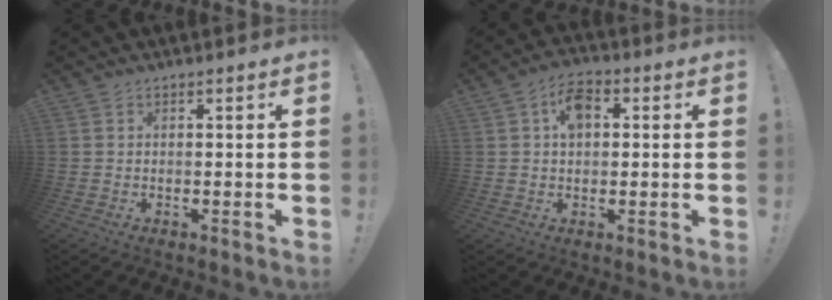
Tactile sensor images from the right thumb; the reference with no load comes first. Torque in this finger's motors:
{"motor_torque": [-0.11, 0.15, 0.43, 0.48, 0.00]}